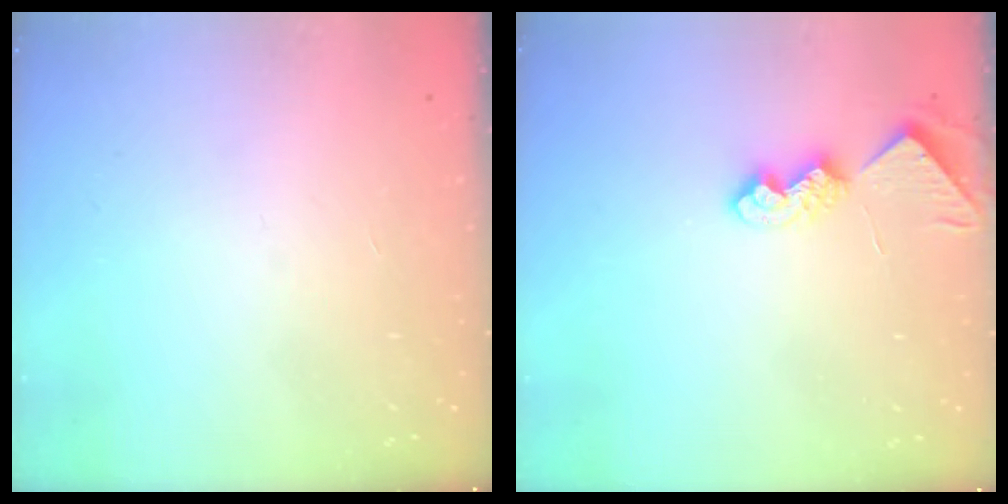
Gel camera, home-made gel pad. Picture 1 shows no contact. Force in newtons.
{"total": 8.4, "press": 8.4, "slide": 0.4}